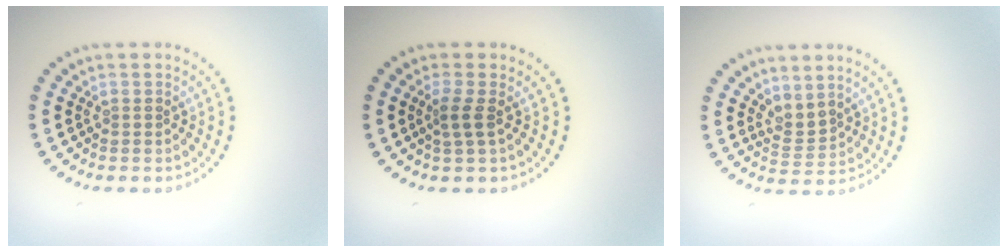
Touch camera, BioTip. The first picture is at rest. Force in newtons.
{"total": 1.6, "press": 1.2, "slide": 1.0}
{"total": 1.8, "press": 1.4, "slide": 1.1}